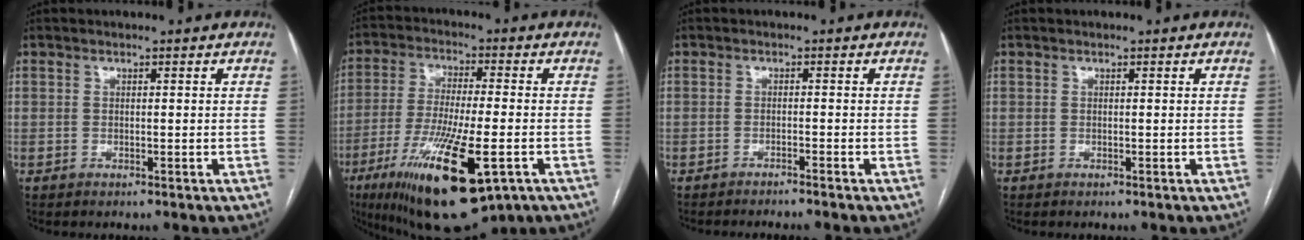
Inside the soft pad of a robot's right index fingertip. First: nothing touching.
{"total": 19.4, "force": [-9.0, 4.1, 16.7], "torque": [-0.297, -0.040, -0.141]}
{"total": 3.2, "force": [-2.9, -0.9, 1.2], "torque": [-0.006, 0.004, -0.041]}
{"total": 0.0}